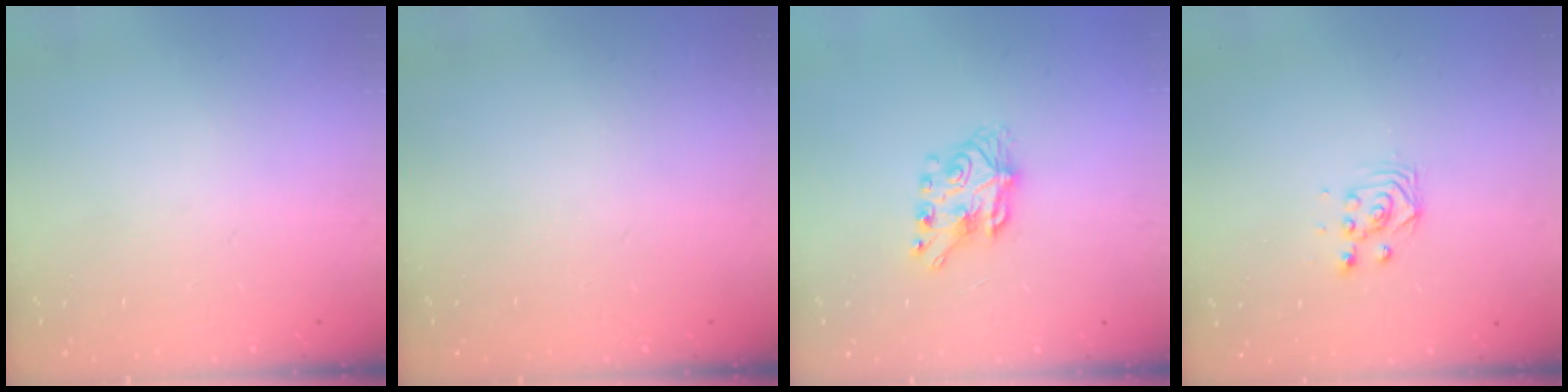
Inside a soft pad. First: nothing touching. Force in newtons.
{"total": 0.0}
{"total": 7.1, "press": 7.1, "slide": 0.2}
{"total": 2.9, "press": 2.9, "slide": 0.4}